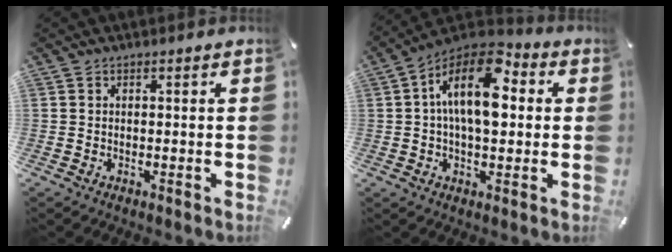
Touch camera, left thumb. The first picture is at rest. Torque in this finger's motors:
{"motor_torque": [0.81, 1.00, 1.73, -1.04, 0.55]}